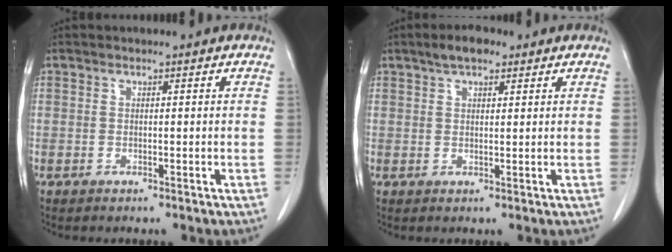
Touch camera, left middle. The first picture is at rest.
{"total": 4.0, "force": [2.7, 1.5, 2.5], "torque": [-0.047, 0.010, 0.044]}